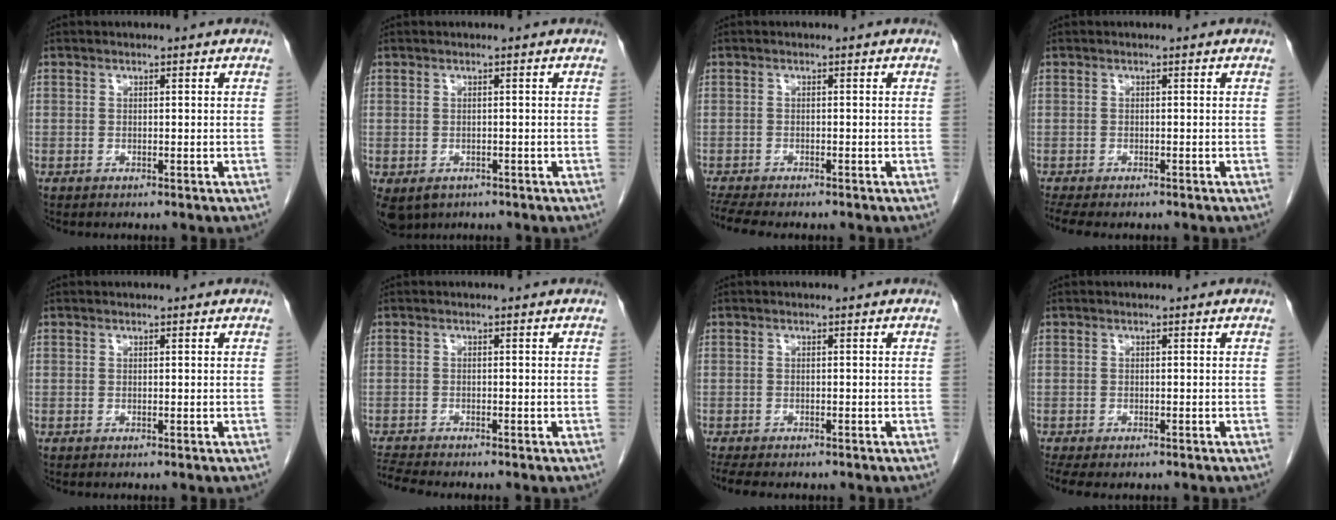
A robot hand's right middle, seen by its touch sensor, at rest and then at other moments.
{"total": 5.3, "force": [-3.1, 3.8, 2.0], "torque": [-0.038, -0.006, -0.042]}
{"total": 7.5, "force": [-6.5, 1.5, 3.5], "torque": [-0.060, -0.008, -0.100]}
{"total": 6.9, "force": [-5.7, 2.1, 3.2], "torque": [-0.055, -0.008, -0.083]}
{"total": 0.0}
{"total": 3.7, "force": [-3.5, -0.3, 0.9], "torque": [-0.025, -0.017, -0.062]}
{"total": 5.8, "force": [-4.8, 1.6, 2.7], "torque": [-0.045, -0.013, -0.070]}
{"total": 6.0, "force": [-4.5, 2.5, 3.0], "torque": [-0.057, -0.010, -0.067]}